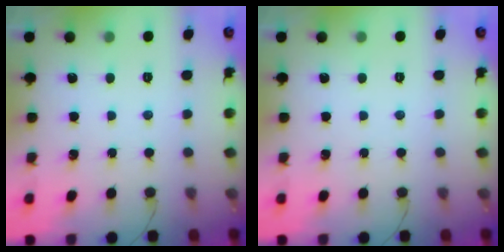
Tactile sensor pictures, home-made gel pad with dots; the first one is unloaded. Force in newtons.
{"total": 0.0}